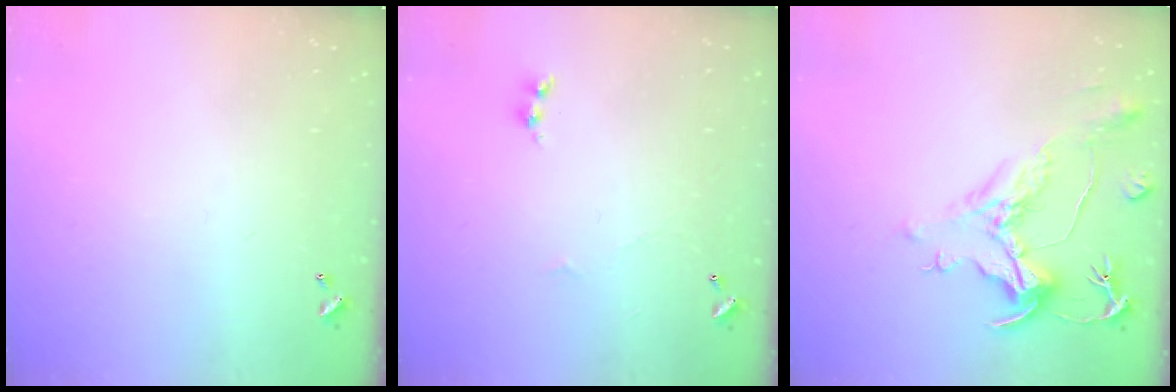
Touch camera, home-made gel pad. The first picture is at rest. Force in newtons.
{"total": 1.6, "press": 1.5, "slide": 0.4}
{"total": 1.8, "press": 0.8, "slide": 1.5}